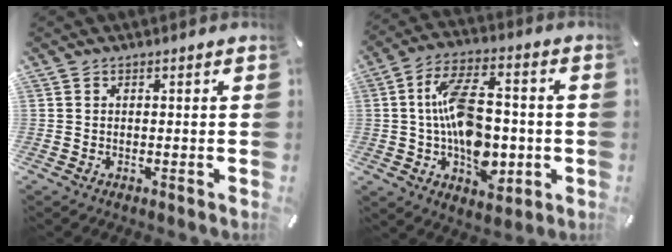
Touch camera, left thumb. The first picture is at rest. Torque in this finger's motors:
{"motor_torque": [1.90, 2.49, 1.39, 0.98, 0.33]}